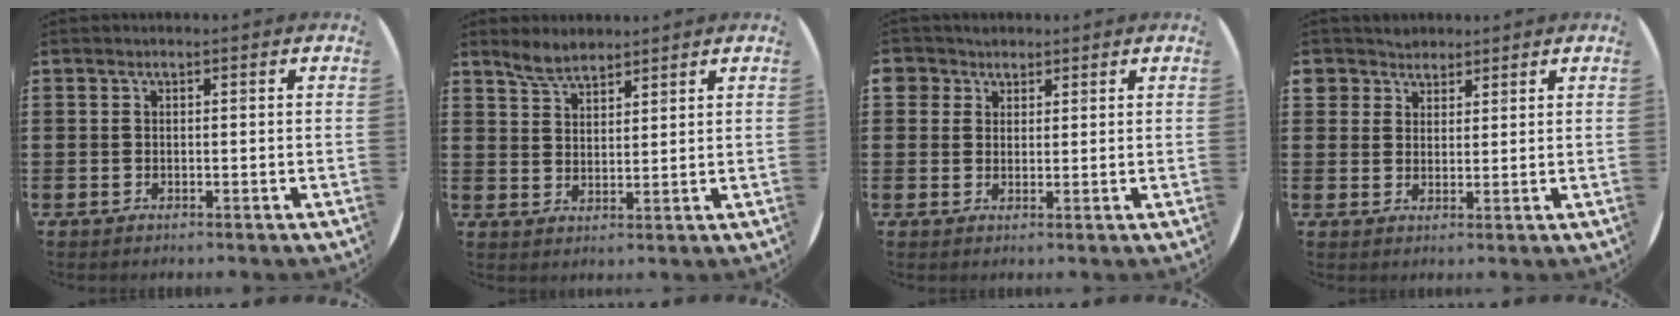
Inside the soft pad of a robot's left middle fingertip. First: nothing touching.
{"total": 3.9, "force": [3.6, 1.3, 1.0], "torque": [-0.028, -0.002, 0.068]}
{"total": 2.5, "force": [1.8, 1.8, -0.2], "torque": [0.005, 0.005, 0.033]}
{"total": 3.1, "force": [2.5, 1.8, -0.4], "torque": [-0.003, 0.007, 0.050]}